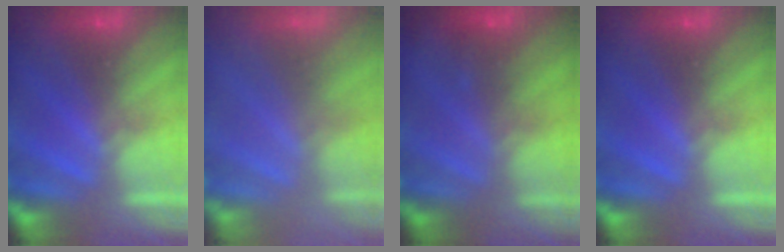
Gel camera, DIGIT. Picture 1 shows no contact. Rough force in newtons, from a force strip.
{"total": 8.0}
{"total": 4.6}
{"total": 0.0}